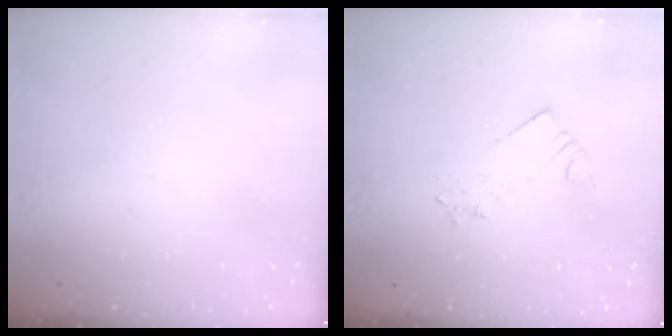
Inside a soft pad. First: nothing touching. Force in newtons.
{"total": 2.7, "press": 2.7, "slide": 0.3}